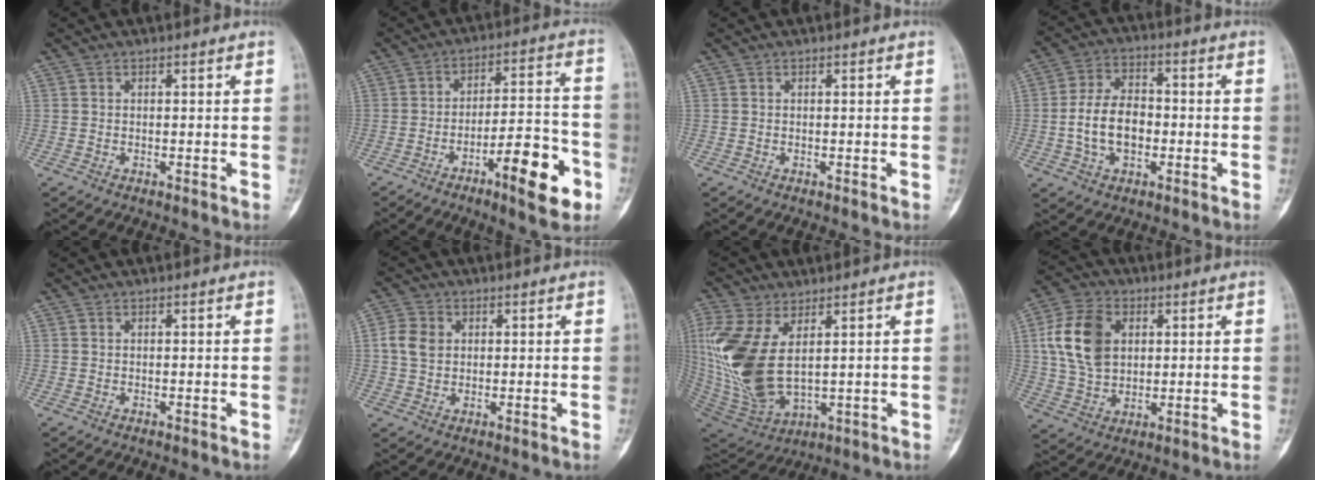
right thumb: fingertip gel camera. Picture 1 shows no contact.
{"total": 14.4, "force": [-6.9, 4.0, 12.0], "torque": [-0.164, 0.045, -0.101]}
{"total": 0.0}
{"total": 10.4, "force": [-1.6, 6.8, 7.7], "torque": [-0.128, 0.022, -0.032]}
{"total": 0.0}
{"total": 5.3, "force": [1.0, 4.2, 3.0], "torque": [-0.053, 0.004, 0.016]}
{"total": 17.5, "force": [3.3, 9.4, 14.4], "torque": [-0.326, -0.021, 0.079]}
{"total": 13.3, "force": [3.0, 9.4, 8.9], "torque": [-0.157, 0.003, 0.057]}